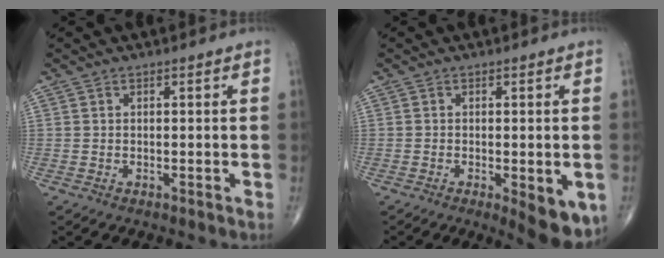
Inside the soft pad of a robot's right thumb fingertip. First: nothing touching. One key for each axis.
{"total": 8.8, "fx": -3.2, "fy": 3.2, "fz": 7.6, "tx": -0.091, "ty": -0.014, "tz": -0.041}